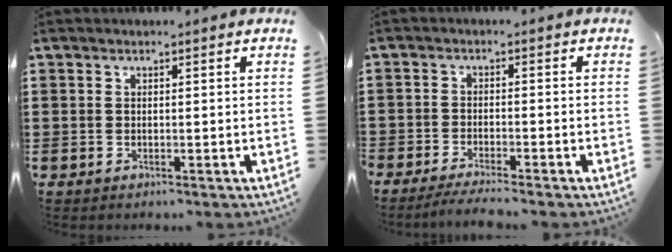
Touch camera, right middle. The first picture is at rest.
{"total": 2.9, "force": [-2.8, 0.0, 0.6], "torque": [-0.019, -0.002, -0.061]}